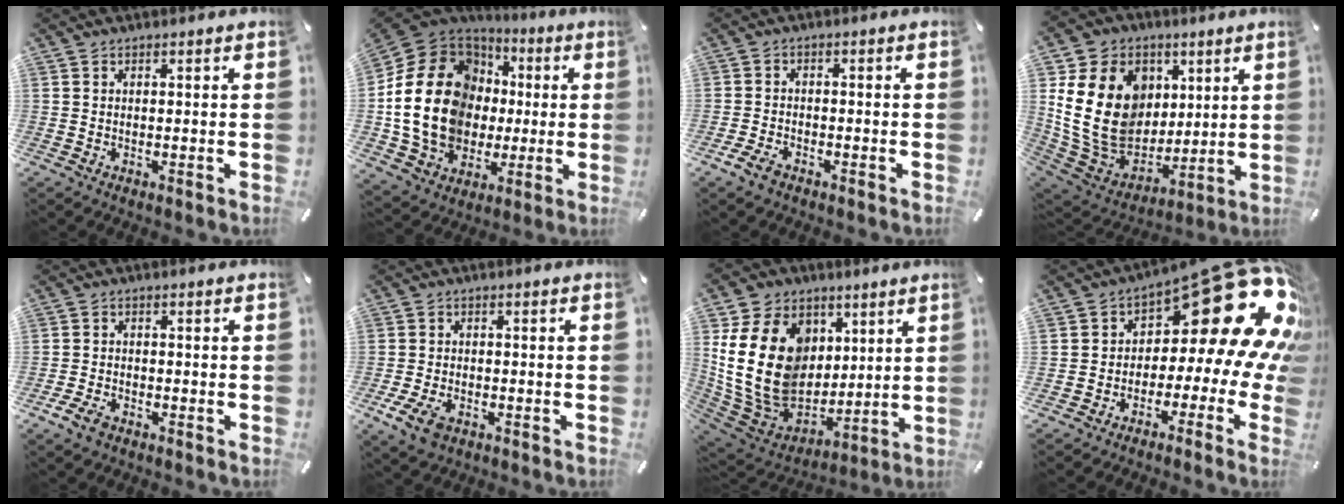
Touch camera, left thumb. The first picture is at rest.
{"total": 23.4, "force": [-0.8, 18.7, 14.1], "torque": [-0.304, 0.010, -0.002]}
{"total": 3.5, "force": [-2.4, 1.9, 1.8], "torque": [-0.048, 0.006, -0.051]}
{"total": 22.7, "force": [4.1, 17.8, 13.5], "torque": [-0.270, -0.014, 0.085]}
{"total": 3.9, "force": [-2.5, 2.2, 2.1], "torque": [-0.052, 0.008, -0.052]}
{"total": 6.1, "force": [-3.2, 3.7, 3.6], "torque": [-0.095, 0.006, -0.065]}
{"total": 24.0, "force": [4.4, 18.2, 15.0], "torque": [-0.306, -0.023, 0.089]}
{"total": 24.9, "force": [10.5, 10.9, 19.7], "torque": [-0.269, -0.087, 0.187]}